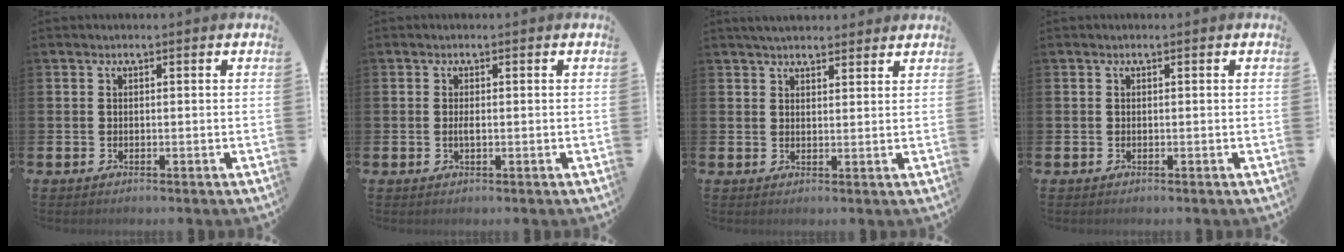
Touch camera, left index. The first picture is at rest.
{"total": 1.0, "force": [-0.1, 0.3, 1.0], "torque": [-0.018, 0.001, -0.004]}
{"total": 3.3, "force": [3.2, 0.7, 0.6], "torque": [-0.016, -0.009, 0.059]}
{"total": 0.0}